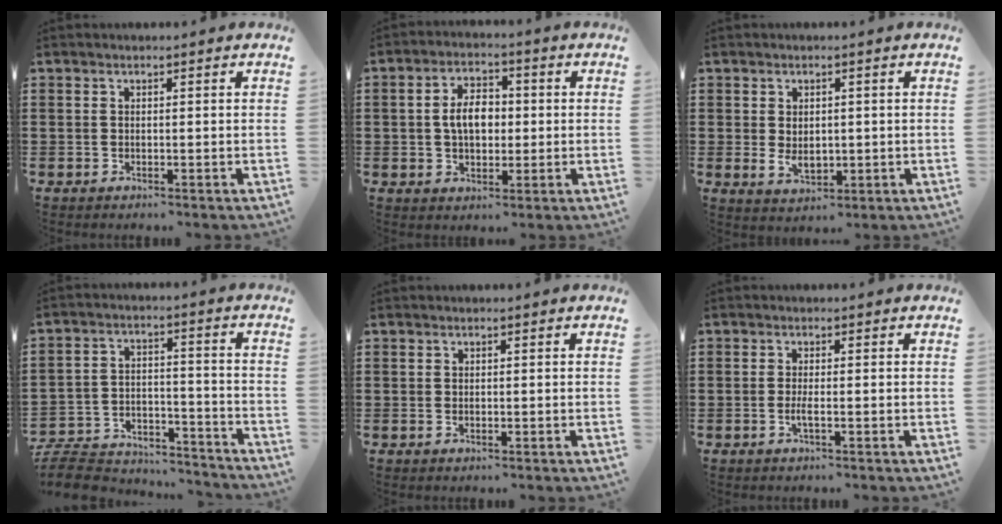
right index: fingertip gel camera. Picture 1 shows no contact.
{"total": 5.8, "force": [0.1, 3.6, 4.6], "torque": [-0.093, 0.008, -0.006]}
{"total": 3.2, "force": [0.0, 2.2, 2.3], "torque": [-0.039, 0.004, -0.002]}
{"total": 8.1, "force": [-7.7, 1.8, 1.9], "torque": [-0.045, 0.016, -0.154]}
{"total": 0.0}
{"total": 1.7, "force": [-0.5, 0.0, 1.6], "torque": [-0.035, -0.005, -0.012]}